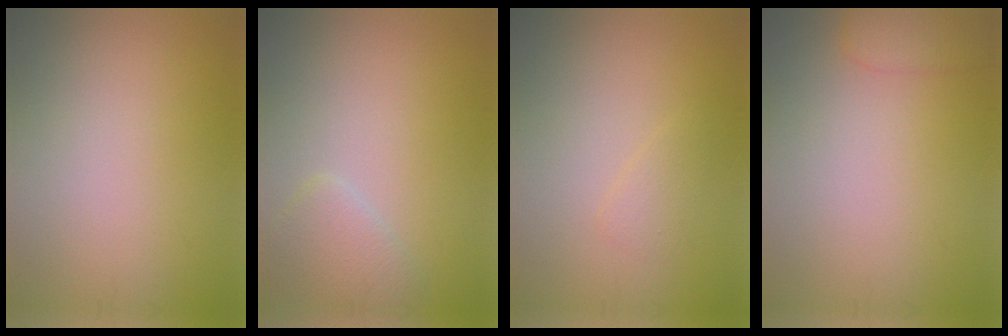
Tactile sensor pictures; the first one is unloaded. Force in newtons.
{"total": 2.2, "press": 2.2, "slide": 0.1}
{"total": 1.1, "press": 1.1, "slide": 0.1}
{"total": 2.3, "press": 2.3, "slide": 0.2}